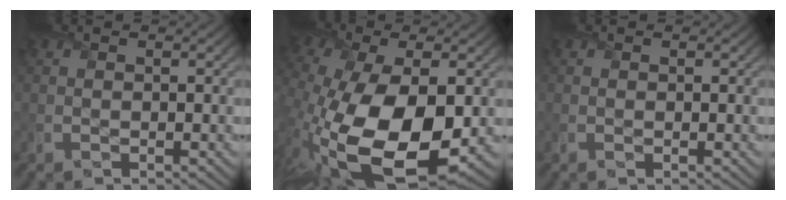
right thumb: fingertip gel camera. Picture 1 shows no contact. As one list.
[{"total": 18.3, "force": [-3.8, 10.0, 14.8], "torque": [-0.309, -0.060, -0.039]}, {"total": 0.6, "force": [0.1, 0.1, 0.5], "torque": [-0.011, 0.000, 0.000]}]